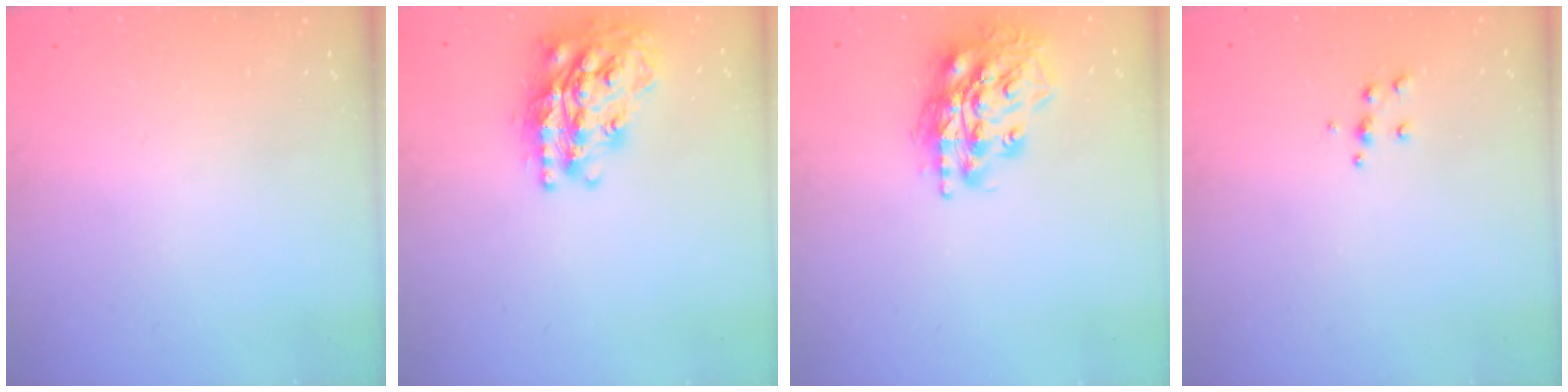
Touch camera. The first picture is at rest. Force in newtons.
{"total": 22.9, "press": 22.9, "slide": 1.8}
{"total": 17.0, "press": 16.9, "slide": 2.3}
{"total": 4.8, "press": 4.7, "slide": 0.6}